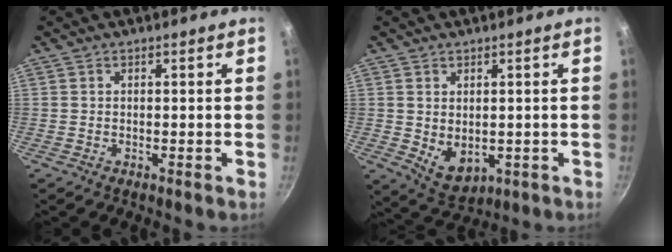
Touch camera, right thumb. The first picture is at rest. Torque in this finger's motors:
{"motor_torque": [-0.51, 0.63, 0.00, 0.10, 0.10]}